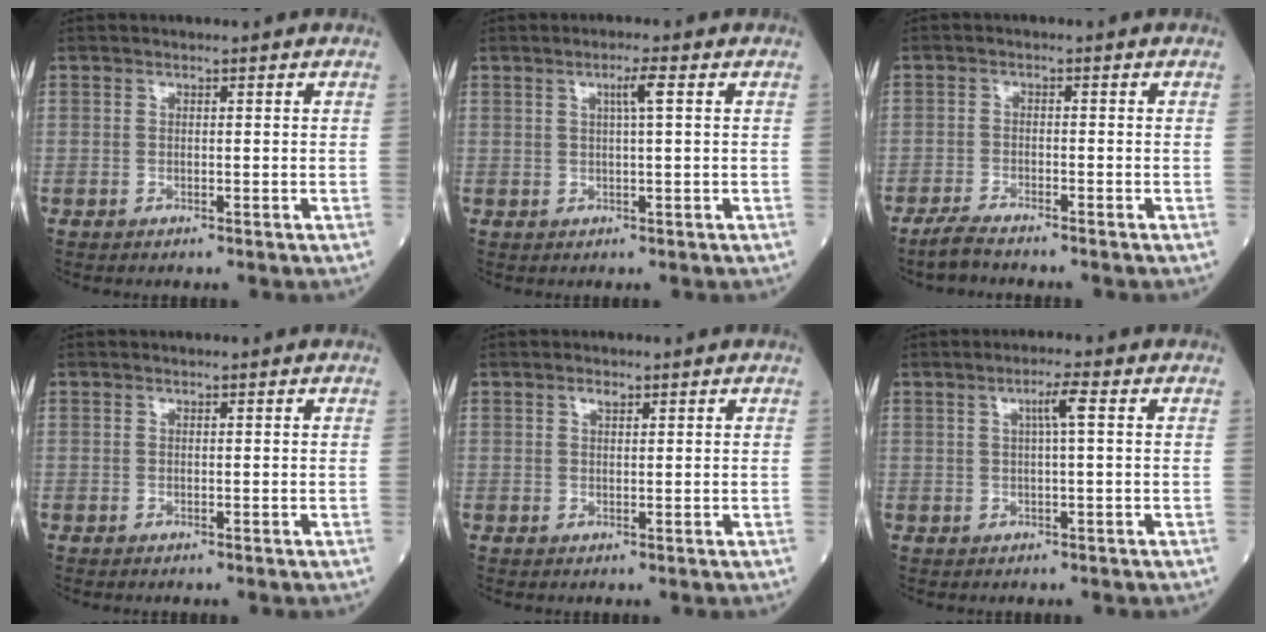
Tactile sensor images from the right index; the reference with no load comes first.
{"total": 2.5, "force": [0.8, -0.3, 2.4], "torque": [-0.043, 0.001, 0.013]}
{"total": 3.1, "force": [-2.8, 0.0, 1.2], "torque": [-0.031, -0.010, -0.056]}
{"total": 0.0}
{"total": 1.1, "force": [0.7, 0.5, 0.7], "torque": [-0.013, 0.000, 0.011]}
{"total": 2.9, "force": [0.8, -0.3, 2.8], "torque": [-0.050, 0.004, 0.012]}